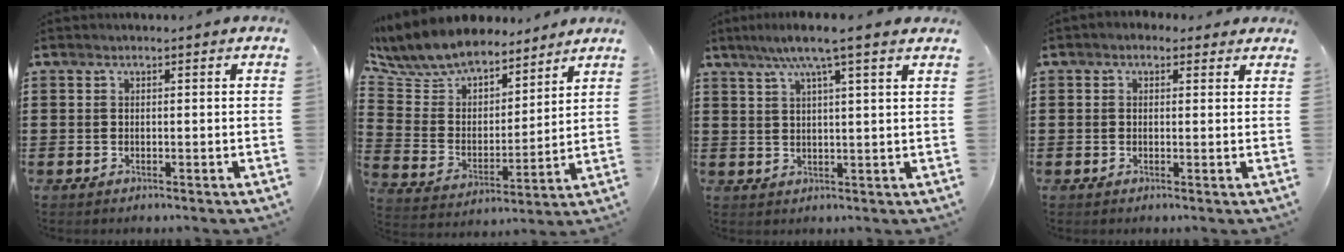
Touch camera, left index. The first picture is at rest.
{"total": 8.4, "force": [7.8, 2.7, 1.2], "torque": [-0.071, -0.054, 0.141]}
{"total": 5.7, "force": [4.0, -0.3, 4.0], "torque": [-0.088, -0.002, 0.068]}
{"total": 1.5, "force": [0.8, 1.2, 0.5], "torque": [-0.014, 0.009, 0.013]}